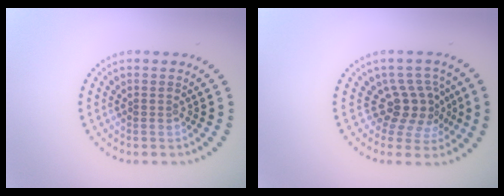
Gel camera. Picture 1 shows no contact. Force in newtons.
{"total": 3.6, "press": 2.6, "slide": 2.4}